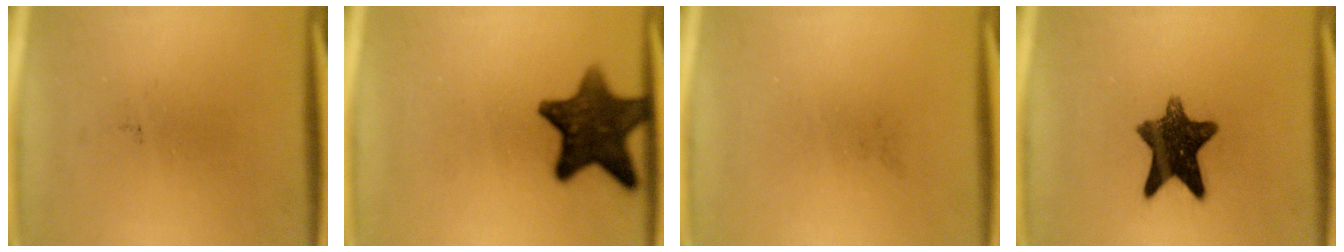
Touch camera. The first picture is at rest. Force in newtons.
{"total": 12.0}
{"total": 0.0}
{"total": 10.8}